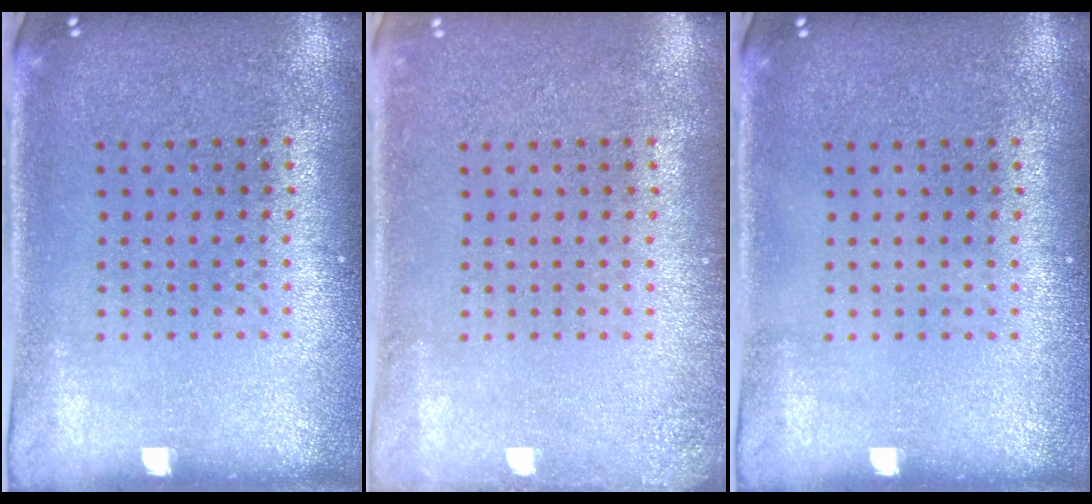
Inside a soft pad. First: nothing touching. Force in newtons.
{"total": 1.1, "press": 1.1, "slide": 0.1}
{"total": 0.0}